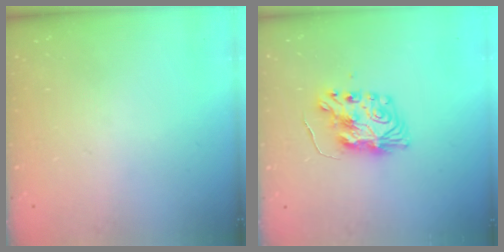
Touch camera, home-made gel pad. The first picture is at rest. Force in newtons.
{"total": 9.0, "press": 9.0, "slide": 0.9}